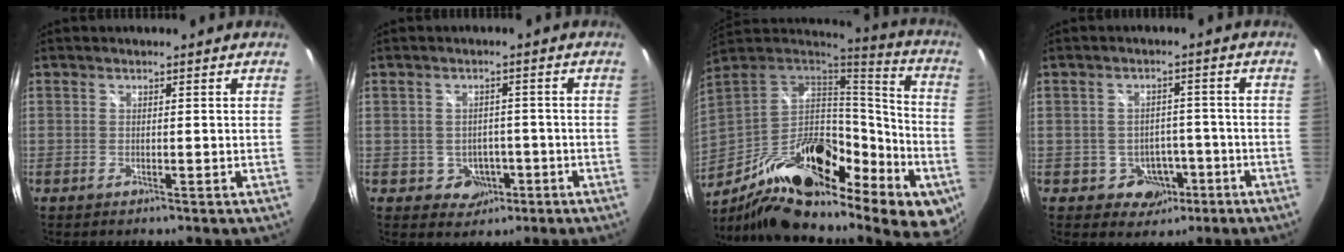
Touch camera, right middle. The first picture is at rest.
{"total": 4.4, "force": [-1.6, 4.0, 1.0], "torque": [-0.030, 0.007, -0.011]}
{"total": 29.7, "force": [-14.8, 13.1, 22.1], "torque": [-0.349, -0.010, -0.236]}
{"total": 5.4, "force": [-2.5, 4.6, 1.3], "torque": [-0.037, 0.014, -0.019]}